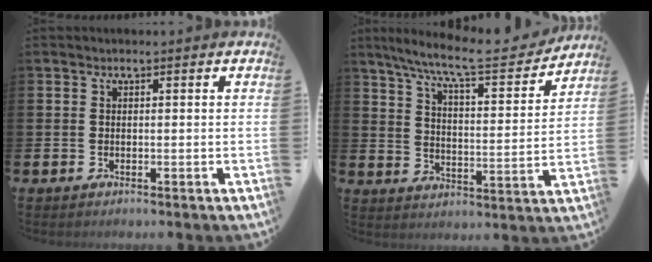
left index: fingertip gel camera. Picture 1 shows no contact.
{"total": 9.4, "force": [8.2, 1.3, 4.4], "torque": [-0.108, -0.047, 0.138]}